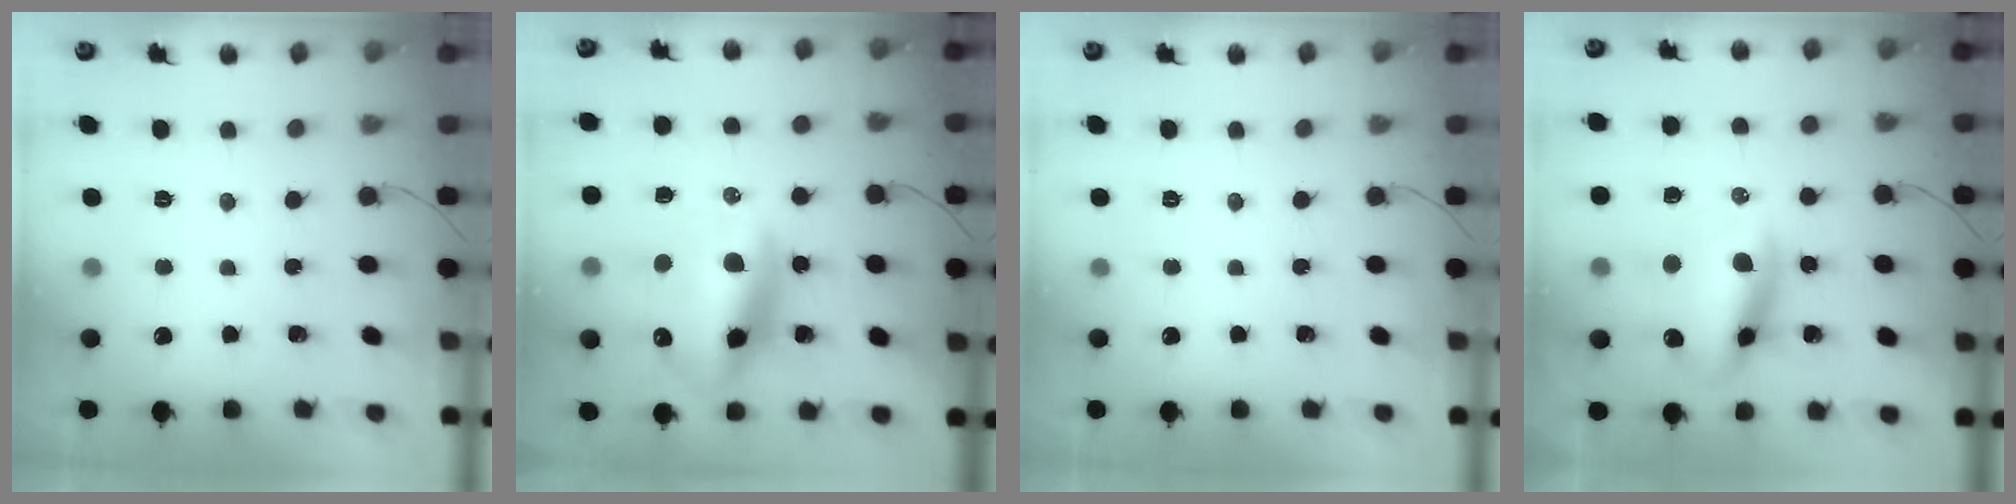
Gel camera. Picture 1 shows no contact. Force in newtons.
{"total": 17.6, "press": 17.0, "slide": 4.3}
{"total": 0.0}
{"total": 14.4, "press": 13.9, "slide": 3.6}